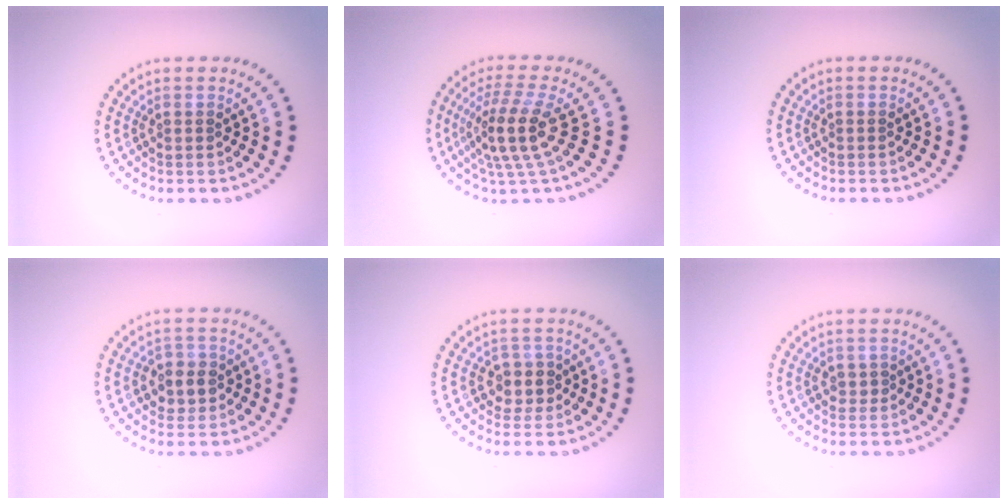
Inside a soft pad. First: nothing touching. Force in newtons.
{"total": 4.6, "press": 3.8, "slide": 2.6}
{"total": 0.0}
{"total": 2.7, "press": 2.6, "slide": 0.8}
{"total": 2.3, "press": 2.1, "slide": 0.9}
{"total": 0.6, "press": 0.6, "slide": 0.2}